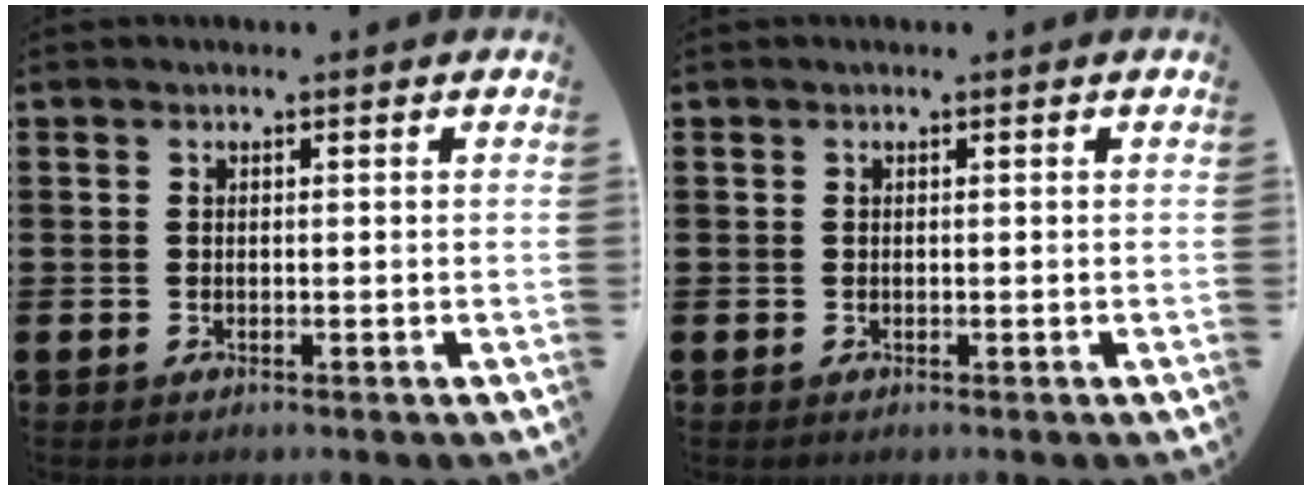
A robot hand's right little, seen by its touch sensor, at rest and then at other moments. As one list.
[{"total": 0.0}]